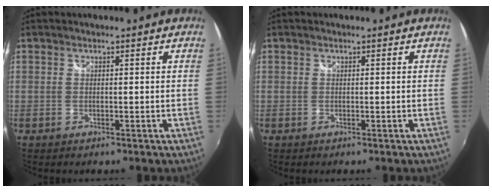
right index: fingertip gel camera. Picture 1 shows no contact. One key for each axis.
{"total": 0.0}